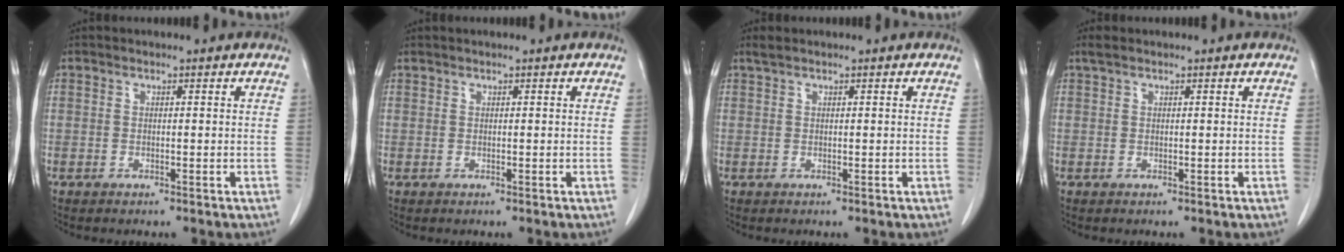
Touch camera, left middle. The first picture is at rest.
{"total": 0.0}
{"total": 0.9, "force": [0.8, 0.1, 0.5], "torque": [-0.015, 0.011, 0.018]}
{"total": 1.1, "force": [0.8, 0.3, 0.7], "torque": [-0.018, 0.015, 0.017]}